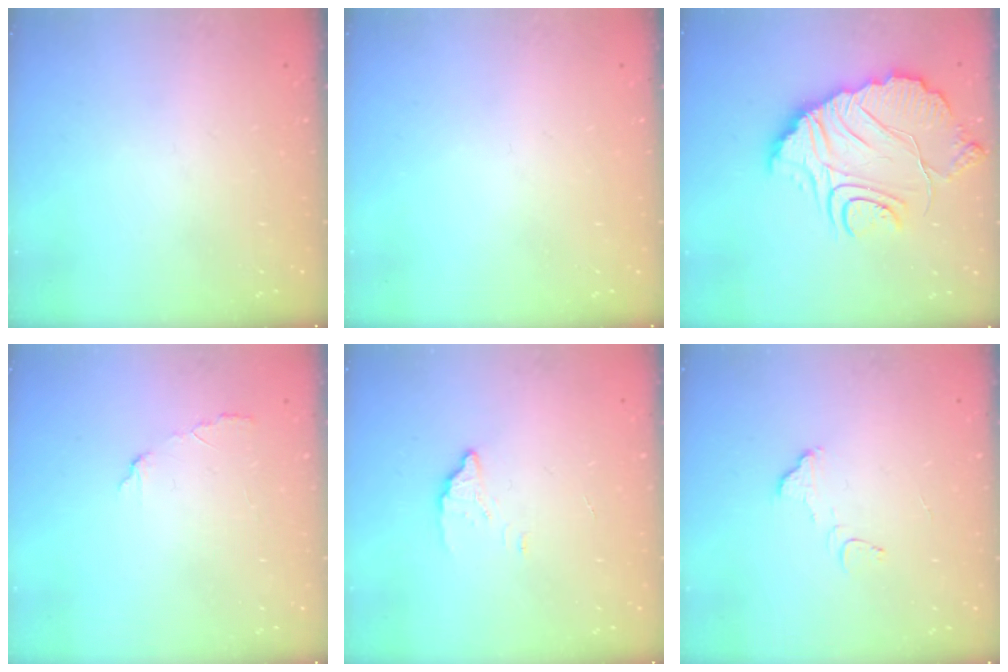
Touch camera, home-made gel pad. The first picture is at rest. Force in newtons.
{"total": 0.0}
{"total": 16.2, "press": 16.2, "slide": 1.2}
{"total": 3.7, "press": 3.7, "slide": 0.2}
{"total": 1.8, "press": 1.7, "slide": 0.1}
{"total": 3.3, "press": 3.3, "slide": 0.2}